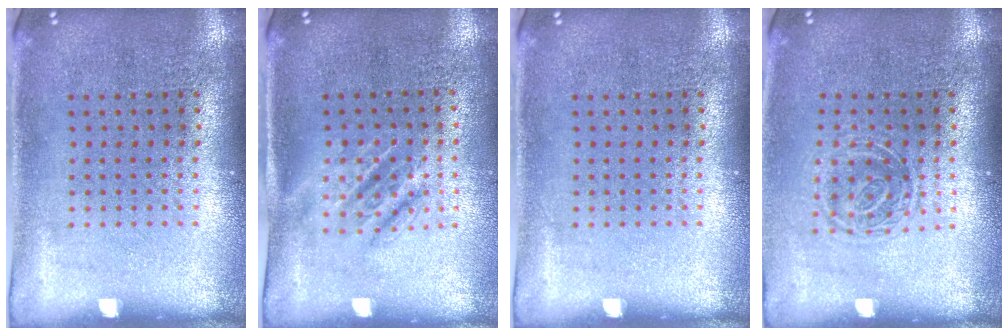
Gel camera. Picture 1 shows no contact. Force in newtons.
{"total": 1.5, "press": 1.3, "slide": 0.8}
{"total": 0.0}
{"total": 1.2, "press": 1.0, "slide": 0.7}